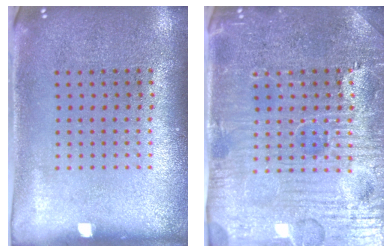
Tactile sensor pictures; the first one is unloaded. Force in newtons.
{"total": 5.0, "press": 4.8, "slide": 1.6}